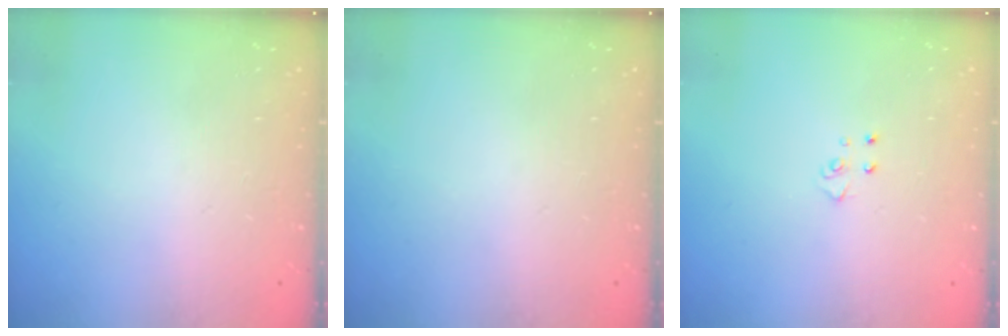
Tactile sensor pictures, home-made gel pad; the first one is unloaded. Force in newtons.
{"total": 0.0}
{"total": 4.5, "press": 4.4, "slide": 0.5}